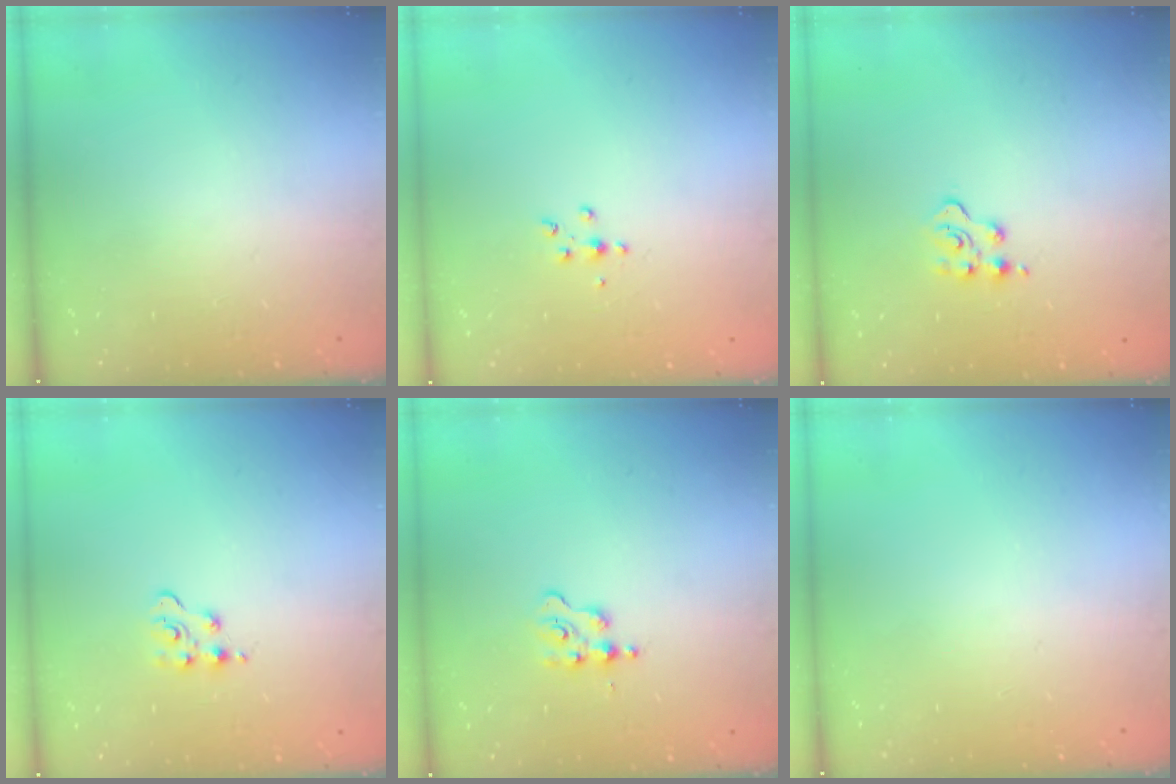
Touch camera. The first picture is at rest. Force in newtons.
{"total": 4.2, "press": 4.2, "slide": 0.6}
{"total": 3.8, "press": 3.8, "slide": 0.5}
{"total": 3.0, "press": 3.0, "slide": 0.4}
{"total": 1.7, "press": 1.7, "slide": 0.3}
{"total": 0.0}